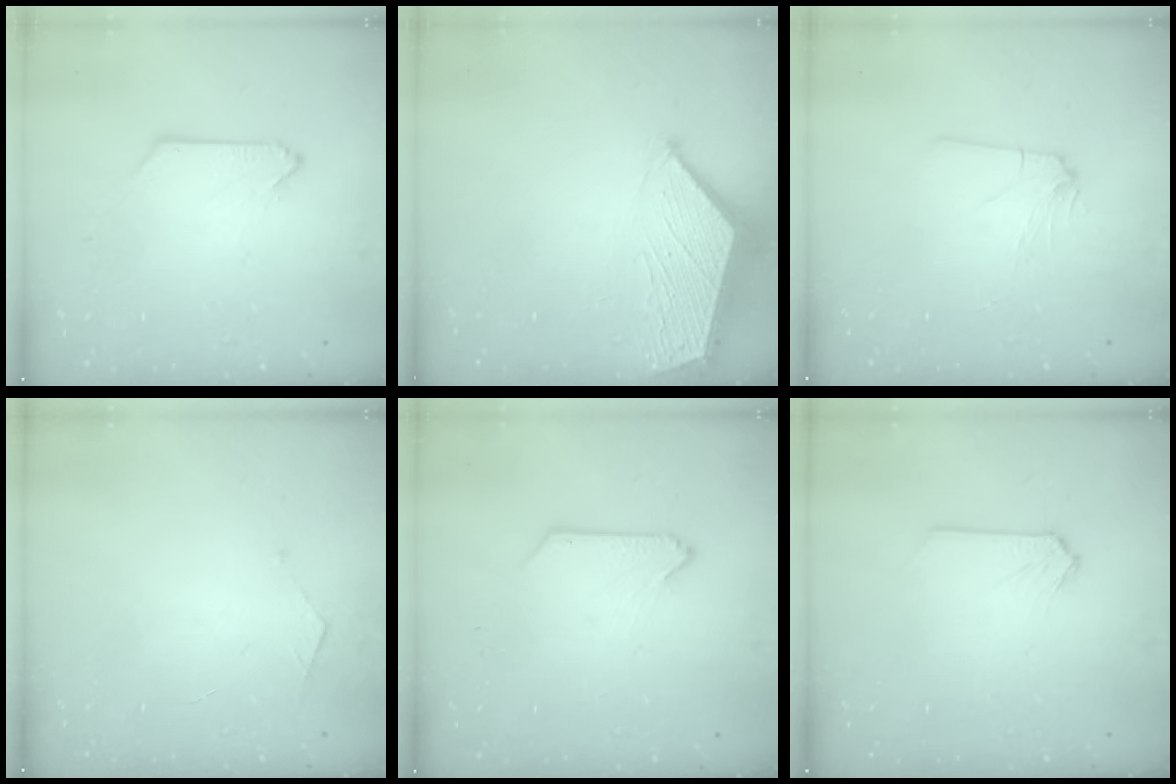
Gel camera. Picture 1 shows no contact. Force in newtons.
{"total": 2.9, "press": 2.9, "slide": 0.4}
{"total": 2.5, "press": 2.5, "slide": 0.2}
{"total": 3.7, "press": 3.7, "slide": 0.5}
{"total": 0.0}
{"total": 0.0}